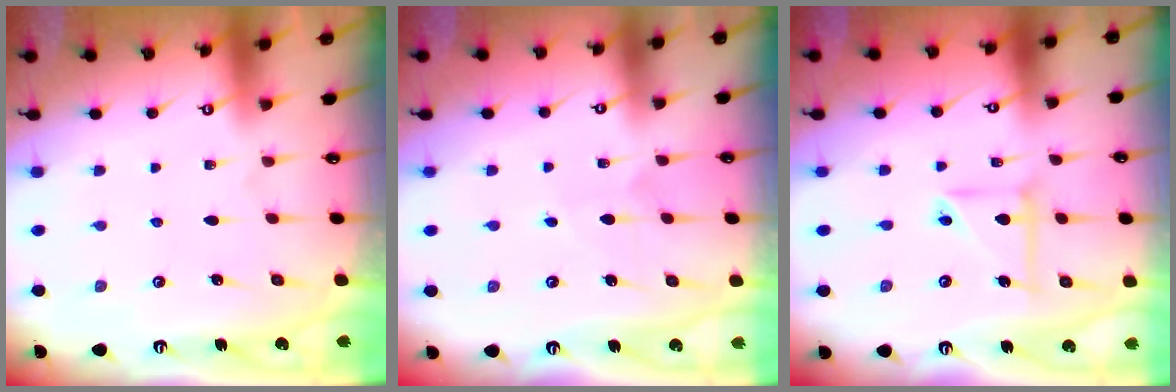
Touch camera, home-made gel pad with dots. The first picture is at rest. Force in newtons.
{"total": 3.5, "press": 3.4, "slide": 0.3}
{"total": 7.4, "press": 7.3, "slide": 1.2}